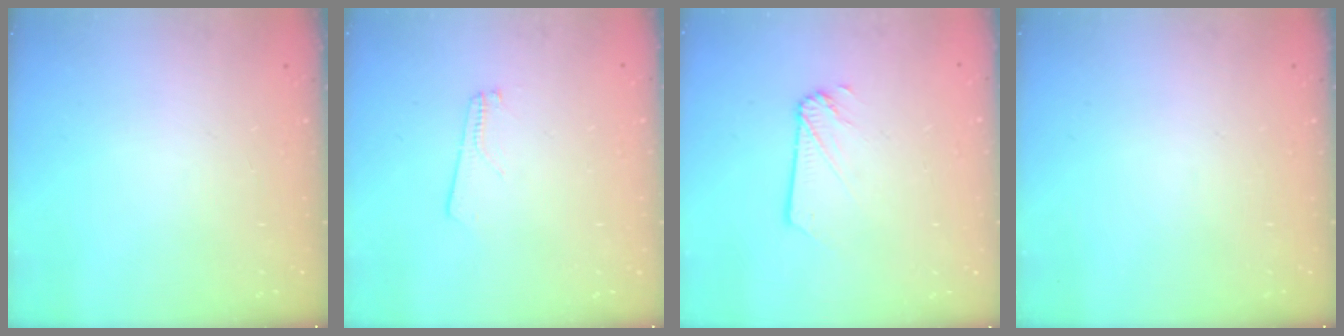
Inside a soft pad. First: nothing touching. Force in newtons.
{"total": 2.8, "press": 2.8, "slide": 0.4}
{"total": 2.2, "press": 2.2, "slide": 0.0}
{"total": 0.0}